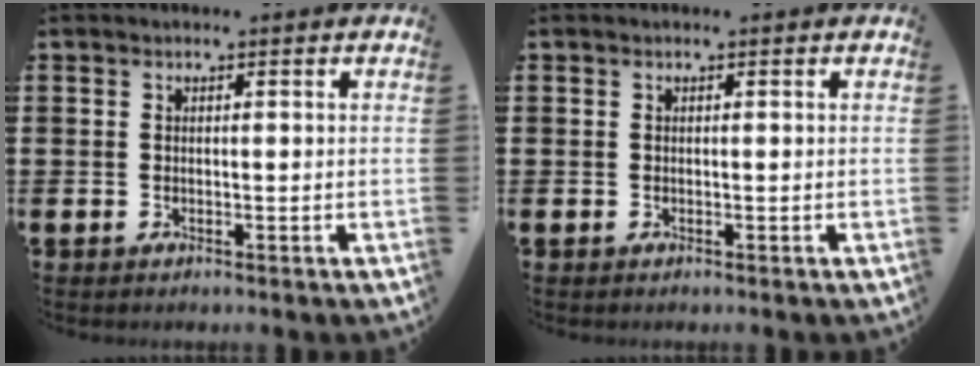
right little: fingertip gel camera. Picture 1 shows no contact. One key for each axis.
{"total": 0.0}